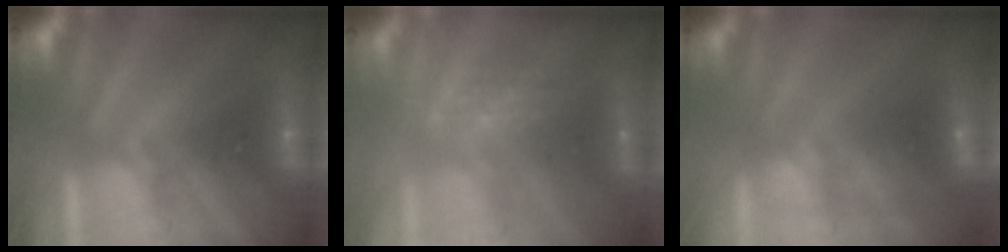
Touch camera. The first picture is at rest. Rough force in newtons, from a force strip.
{"total": 2.8}
{"total": 12.7}